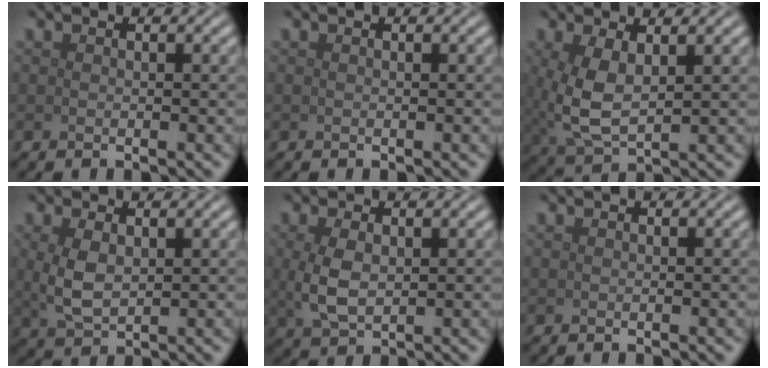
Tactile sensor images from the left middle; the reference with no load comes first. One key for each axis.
{"total": 0.0}
{"total": 4.5, "fx": 0.8, "fy": 2.2, "fz": 3.9, "tx": -0.100, "ty": -0.005, "tz": 0.021}
{"total": 3.2, "fx": 0.6, "fy": 1.8, "fz": 2.6, "tx": -0.064, "ty": -0.003, "tz": 0.017}
{"total": 3.3, "fx": 0.3, "fy": 1.9, "fz": 2.6, "tx": -0.067, "ty": -0.002, "tz": 0.010}
{"total": 0.0}